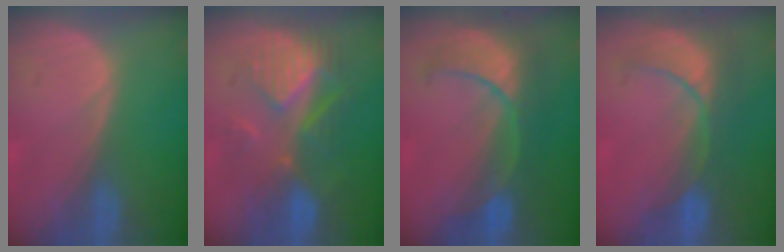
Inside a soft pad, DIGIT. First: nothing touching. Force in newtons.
{"total": 8.5, "press": 8.5, "slide": 0.8}
{"total": 8.4, "press": 8.4, "slide": 0.2}
{"total": 8.0, "press": 7.9, "slide": 1.6}